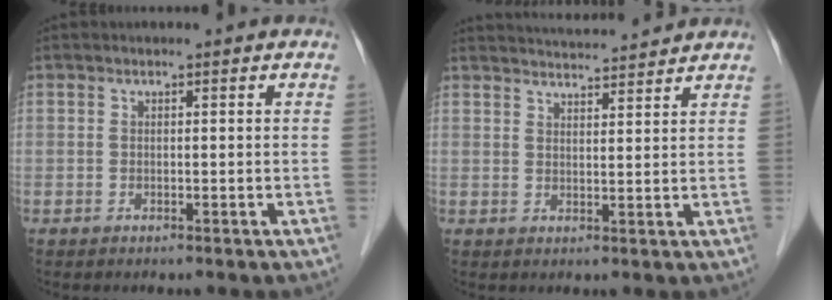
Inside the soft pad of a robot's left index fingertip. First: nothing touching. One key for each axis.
{"total": 8.5, "fx": 8.3, "fy": -0.2, "fz": 2.1, "tx": -0.040, "ty": 0.019, "tz": 0.119}